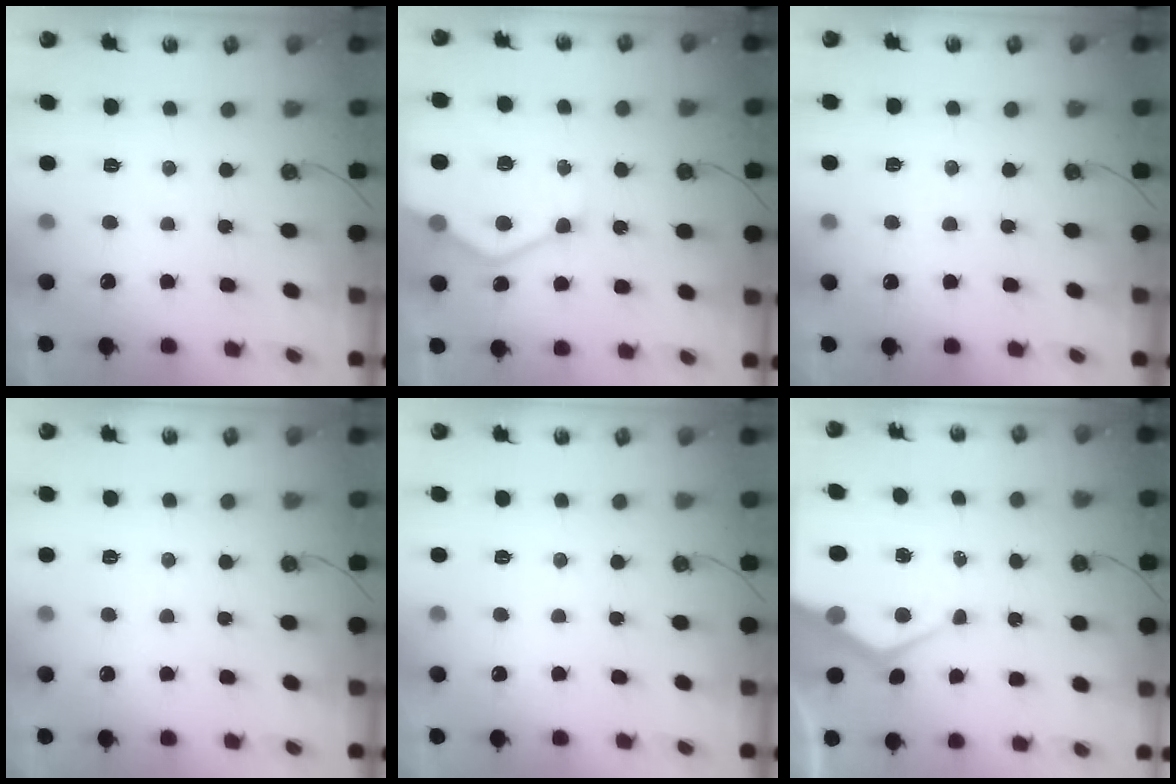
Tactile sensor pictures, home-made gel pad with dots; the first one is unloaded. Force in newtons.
{"total": 13.6, "press": 13.5, "slide": 1.4}
{"total": 2.8, "press": 2.8, "slide": 0.4}
{"total": 3.6, "press": 3.6, "slide": 0.5}
{"total": 2.9, "press": 2.9, "slide": 0.4}
{"total": 10.8, "press": 10.8, "slide": 1.0}